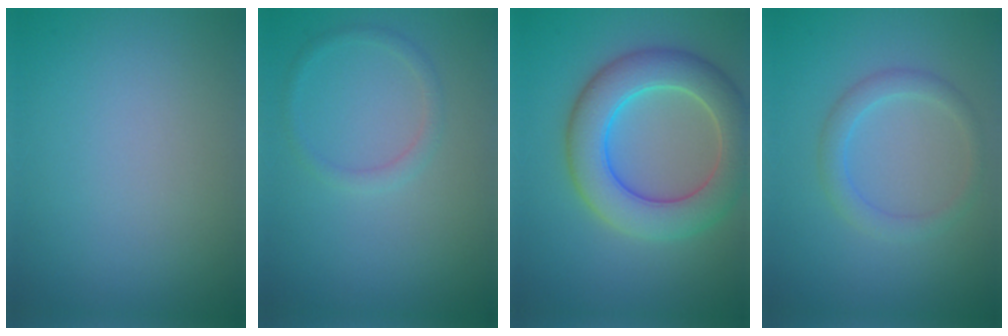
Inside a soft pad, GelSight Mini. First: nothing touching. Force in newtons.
{"total": 1.3, "press": 1.3, "slide": 0.1}
{"total": 7.7, "press": 7.7, "slide": 0.5}
{"total": 2.2, "press": 2.2, "slide": 0.0}